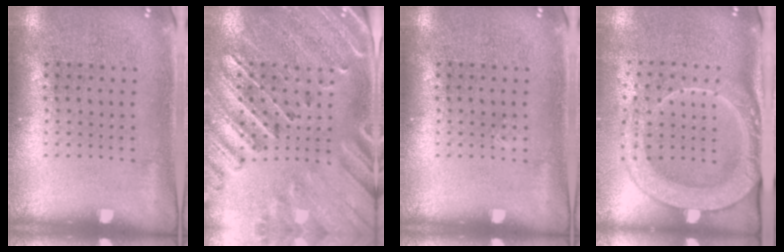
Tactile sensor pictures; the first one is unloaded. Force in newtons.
{"total": 2.8, "press": 2.7, "slide": 0.8}
{"total": 0.0}
{"total": 2.5, "press": 2.0, "slide": 1.5}